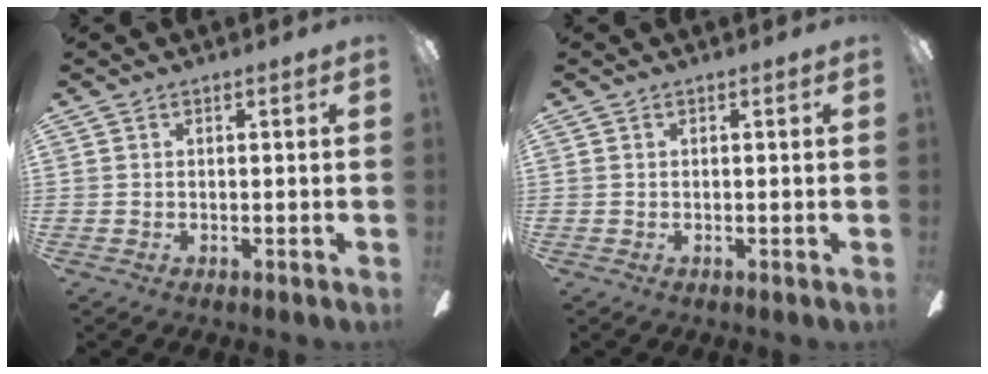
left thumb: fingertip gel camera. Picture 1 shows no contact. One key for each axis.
{"total": 0.0}